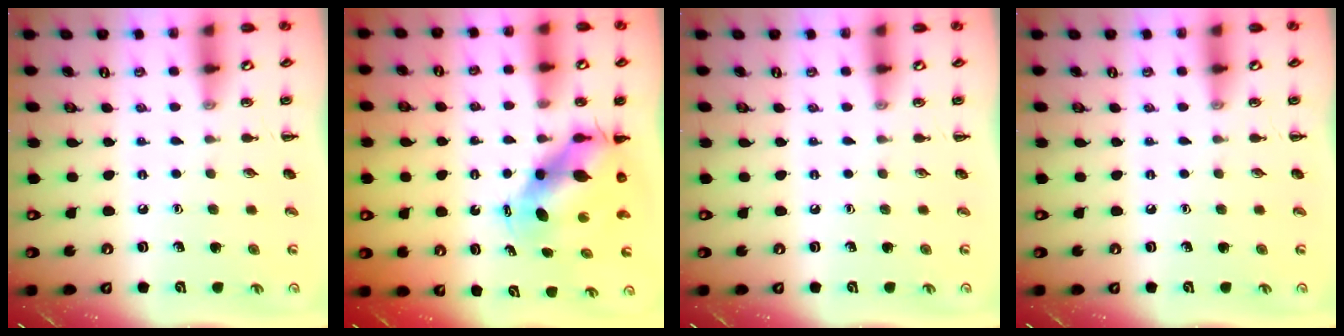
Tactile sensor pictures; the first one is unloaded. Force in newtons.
{"total": 8.8, "press": 8.6, "slide": 1.5}
{"total": 0.0}
{"total": 0.0}